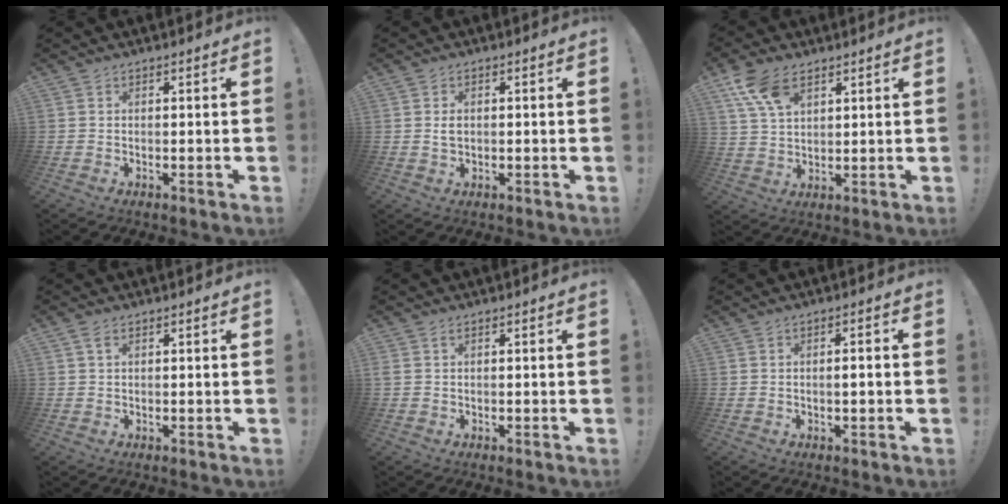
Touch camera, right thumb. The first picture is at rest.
{"total": 1.7, "force": [0.4, 1.3, 1.0], "torque": [-0.014, 0.003, 0.005]}
{"total": 10.4, "force": [5.8, 5.9, 6.4], "torque": [-0.123, -0.015, 0.112]}
{"total": 1.8, "force": [0.9, 0.9, 1.3], "torque": [-0.027, 0.003, 0.015]}
{"total": 0.9, "force": [0.4, 0.3, 0.8], "torque": [-0.021, 0.002, 0.009]}
{"total": 2.1, "force": [-0.5, 0.1, 2.1], "torque": [-0.035, 0.002, -0.012]}